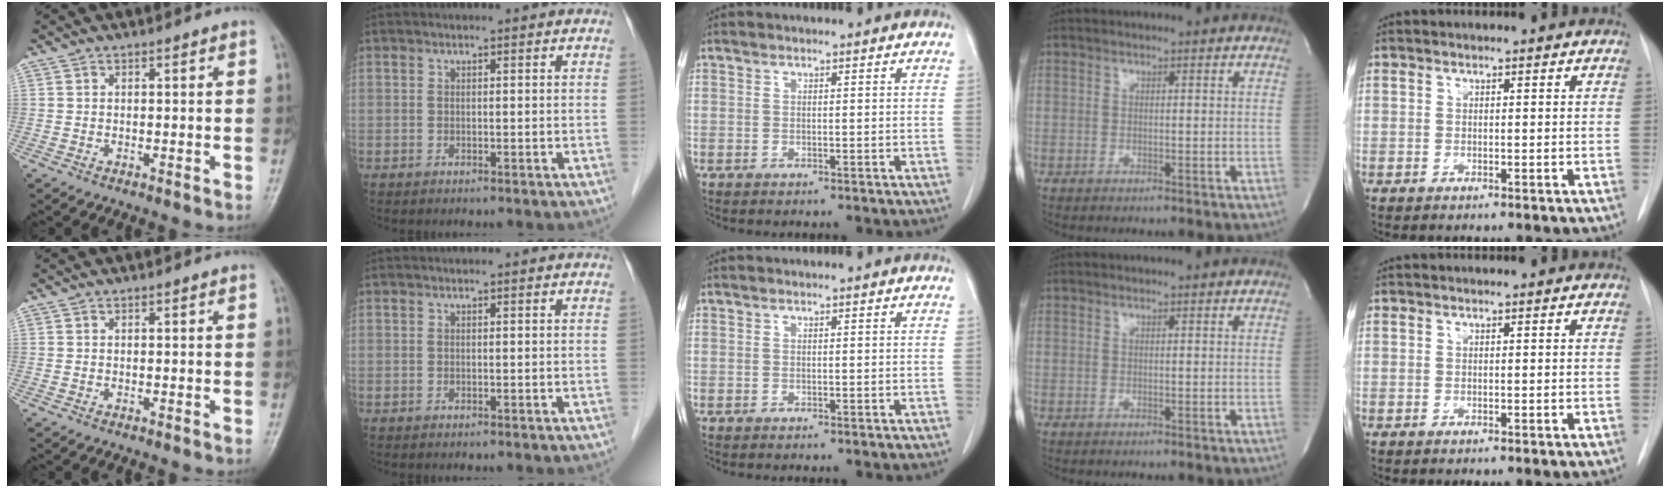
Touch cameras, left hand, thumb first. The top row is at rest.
{}